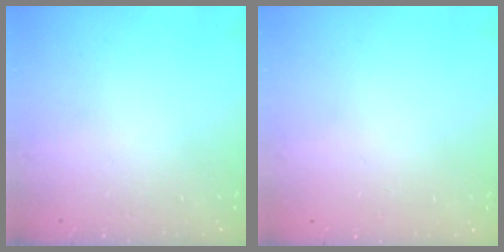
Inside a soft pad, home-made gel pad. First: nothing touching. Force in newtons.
{"total": 0.0}